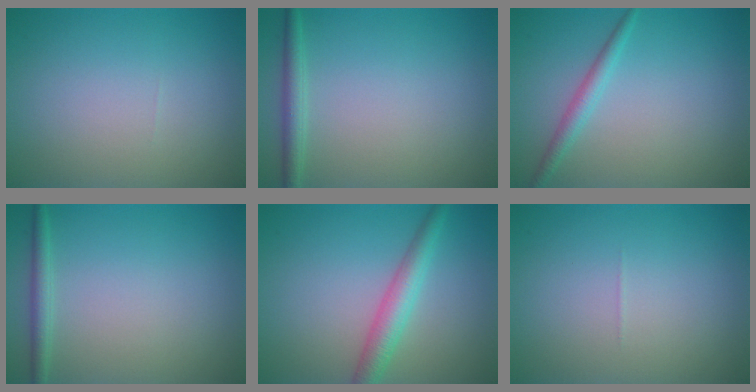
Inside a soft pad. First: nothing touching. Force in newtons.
{"total": 1.8, "press": 1.8, "slide": 0.1}
{"total": 1.8, "press": 1.8, "slide": 0.0}
{"total": 1.6, "press": 1.6, "slide": 0.1}
{"total": 3.4, "press": 3.4, "slide": 0.0}
{"total": 0.0}